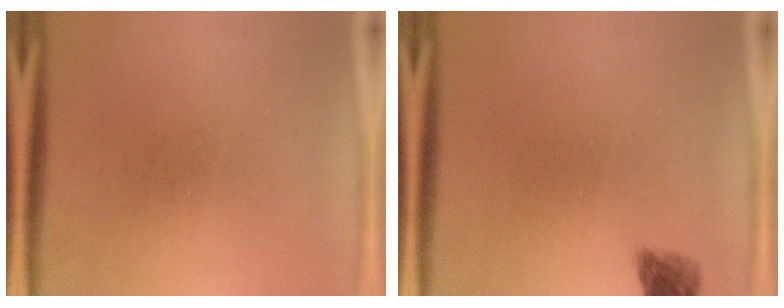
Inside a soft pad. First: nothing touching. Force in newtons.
{"total": 2.4}